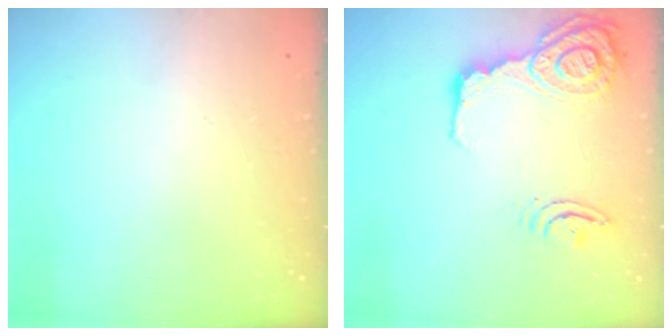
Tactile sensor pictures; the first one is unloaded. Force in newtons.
{"total": 18.9, "press": 18.6, "slide": 3.2}